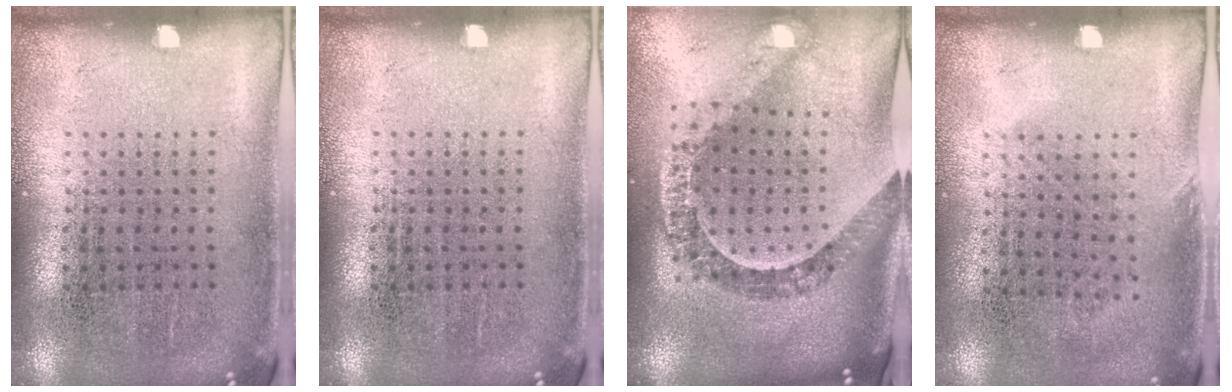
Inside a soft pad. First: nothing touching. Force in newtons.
{"total": 0.0}
{"total": 1.8, "press": 1.6, "slide": 0.8}
{"total": 0.9, "press": 0.7, "slide": 0.5}